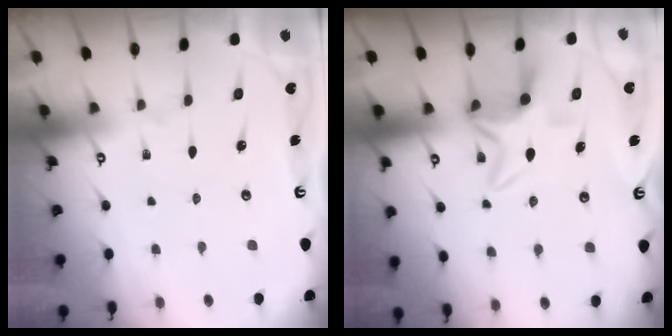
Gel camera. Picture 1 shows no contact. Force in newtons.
{"total": 7.1, "press": 7.1, "slide": 0.6}